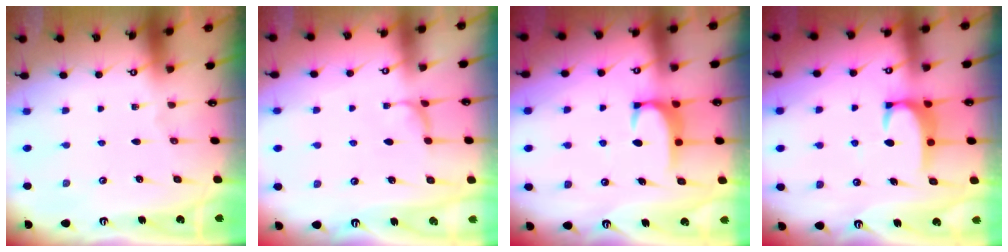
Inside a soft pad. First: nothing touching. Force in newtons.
{"total": 1.4, "press": 1.3, "slide": 0.5}
{"total": 2.0, "press": 1.9, "slide": 0.5}
{"total": 3.2, "press": 3.2, "slide": 0.3}